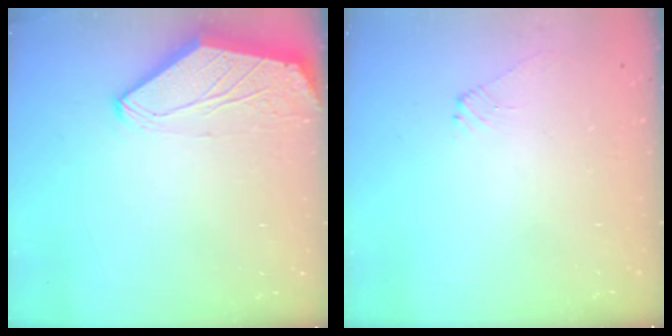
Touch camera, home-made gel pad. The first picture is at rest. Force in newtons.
{"total": 2.2, "press": 2.2, "slide": 0.6}